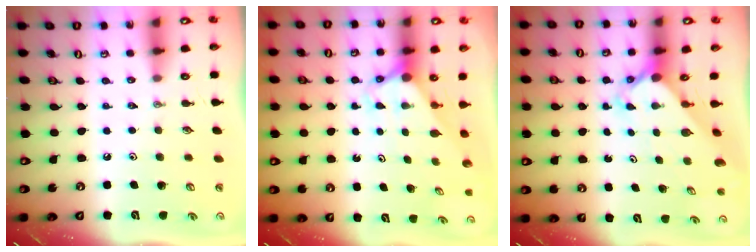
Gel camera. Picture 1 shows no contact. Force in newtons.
{"total": 2.9, "press": 2.9, "slide": 0.0}
{"total": 2.2, "press": 2.2, "slide": 0.1}